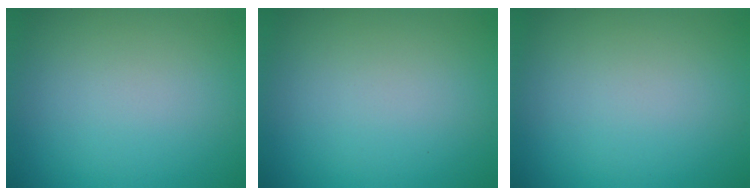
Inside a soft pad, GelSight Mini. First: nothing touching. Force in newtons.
{"total": 0.0}
{"total": 0.0}